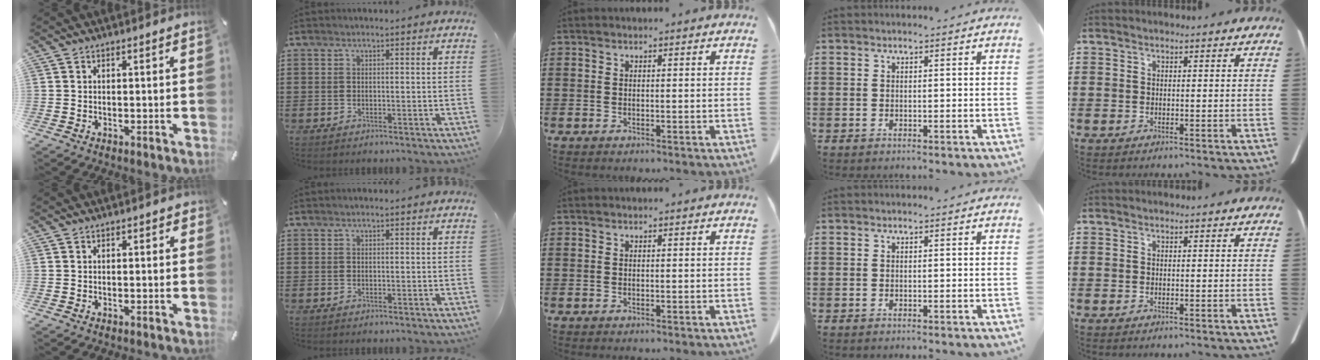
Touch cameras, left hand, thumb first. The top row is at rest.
{"thumb": {"total": 0.5, "force": [0.0, 0.5, 0.2], "torque": [0.004, 0.001, -0.004]}}